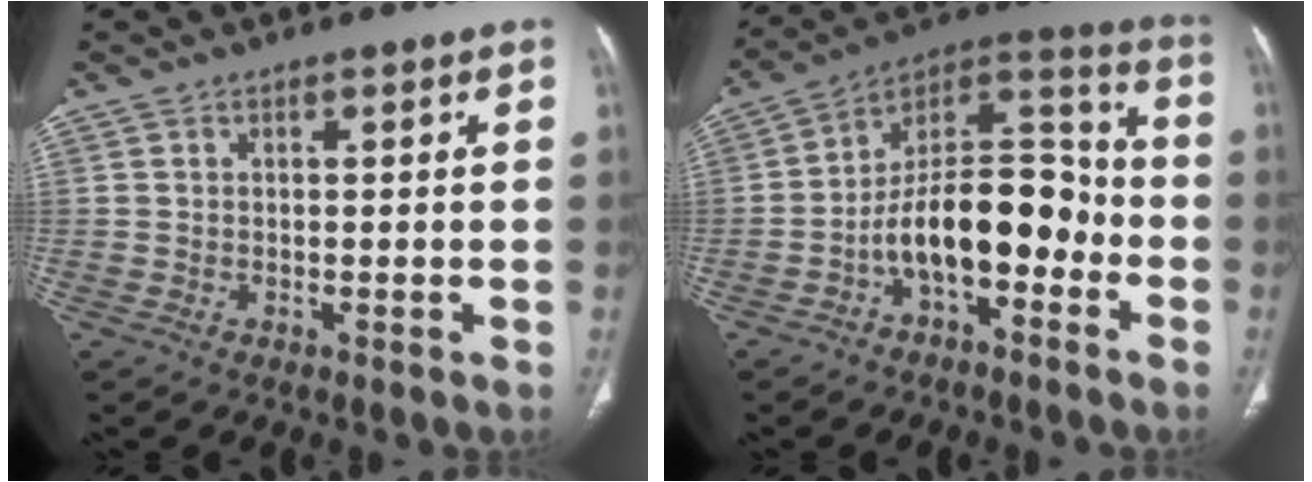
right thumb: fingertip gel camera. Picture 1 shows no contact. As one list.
[{"total": 16.5, "force": [-5.3, 8.7, 13.0], "torque": [-0.187, 0.077, -0.091]}]